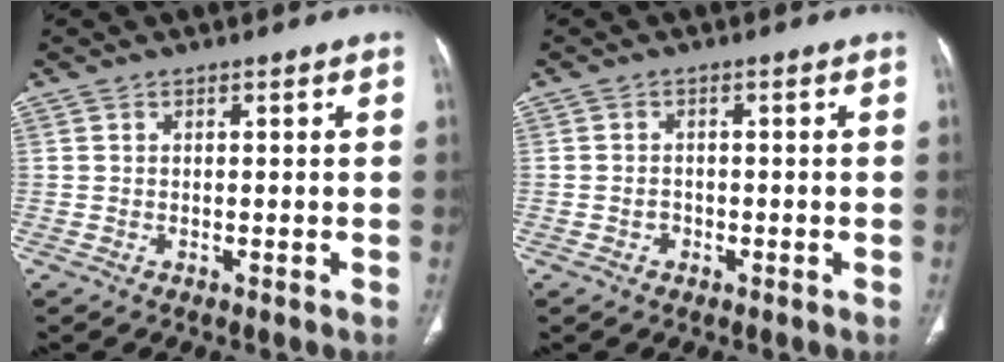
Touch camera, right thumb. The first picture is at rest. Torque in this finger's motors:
{"motor_torque": [-0.14, -0.09, -0.10, 0.59, 0.02]}